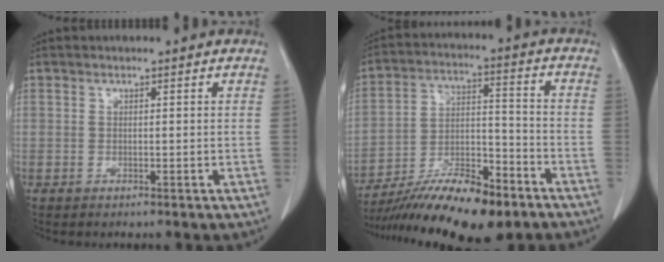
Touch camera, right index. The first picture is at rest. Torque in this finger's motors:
{"motor_torque": [1.09, -0.90, 0.48, 0.12]}